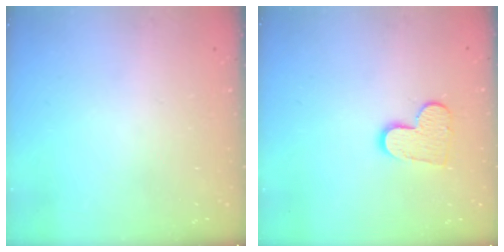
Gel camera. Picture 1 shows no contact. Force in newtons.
{"total": 10.0, "press": 10.0, "slide": 0.7}